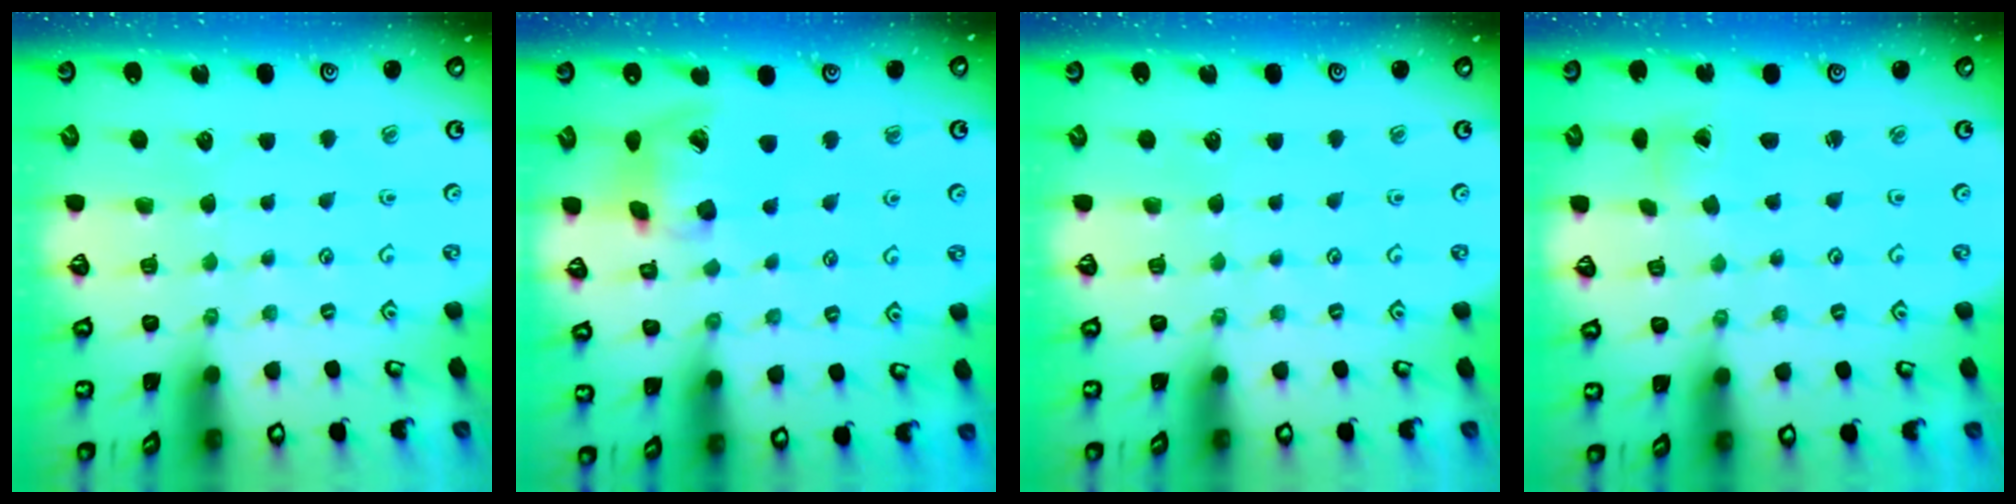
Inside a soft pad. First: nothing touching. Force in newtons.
{"total": 15.6, "press": 15.4, "slide": 2.4}
{"total": 0.0}
{"total": 1.0, "press": 1.0, "slide": 0.0}